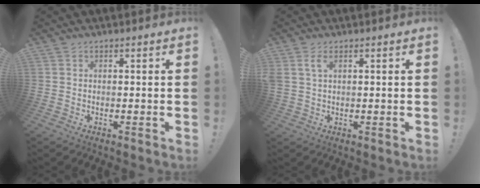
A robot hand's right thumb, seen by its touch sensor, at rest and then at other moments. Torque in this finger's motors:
{"motor_torque": [0.81, 0.88, 0.77, 0.46, 0.50]}